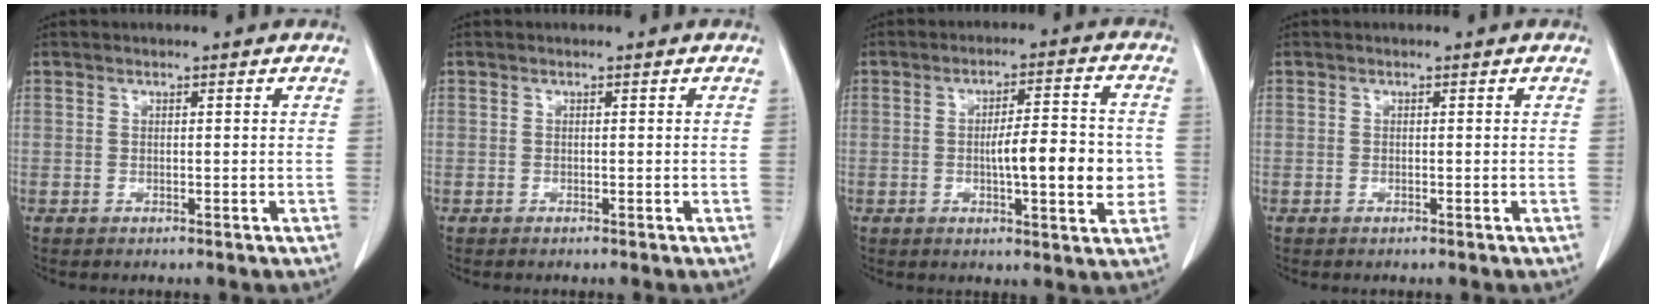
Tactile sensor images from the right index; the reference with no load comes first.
{"total": 0.0}
{"total": 10.0, "force": [-1.3, 2.1, 9.7], "torque": [-0.144, 0.010, -0.018]}
{"total": 0.0}